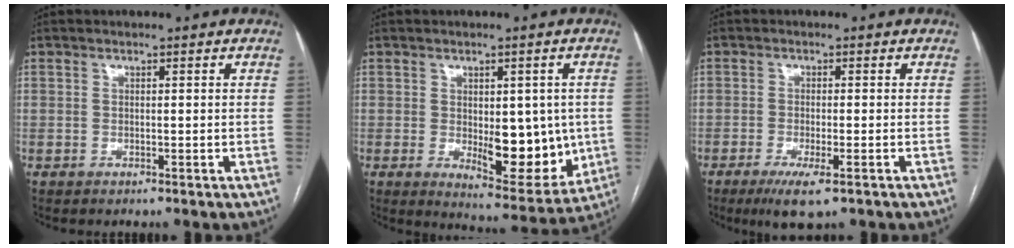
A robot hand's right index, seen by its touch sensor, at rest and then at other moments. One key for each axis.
{"total": 11.7, "fx": -1.0, "fy": 5.2, "fz": 10.4, "tx": -0.128, "ty": -0.011, "tz": 0.004}
{"total": 5.4, "fx": -3.1, "fy": 0.8, "fz": 4.3, "tx": -0.077, "ty": -0.014, "tz": -0.049}